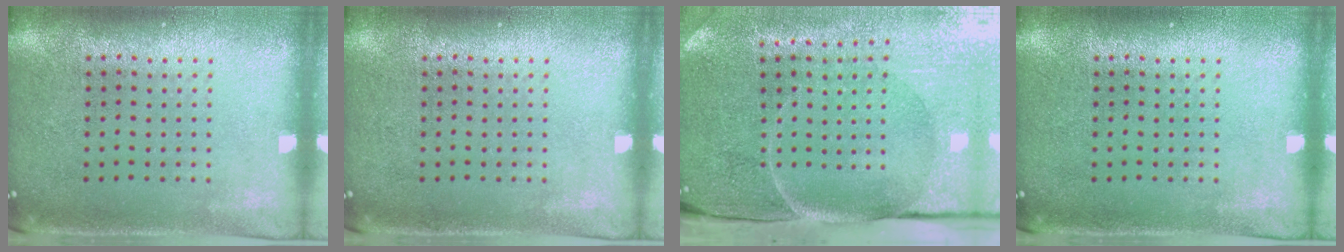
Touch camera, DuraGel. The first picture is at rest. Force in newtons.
{"total": 0.0}
{"total": 5.1, "press": 4.1, "slide": 3.0}
{"total": 0.0}